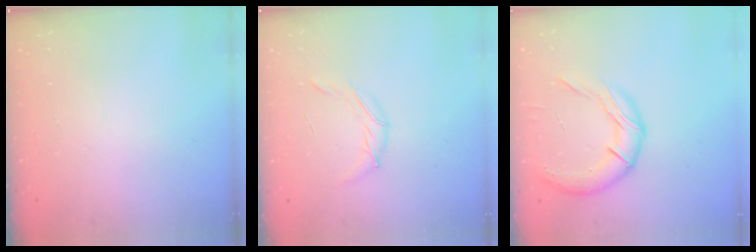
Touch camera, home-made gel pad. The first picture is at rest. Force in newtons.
{"total": 6.2, "press": 6.0, "slide": 1.3}
{"total": 14.7, "press": 14.6, "slide": 1.7}